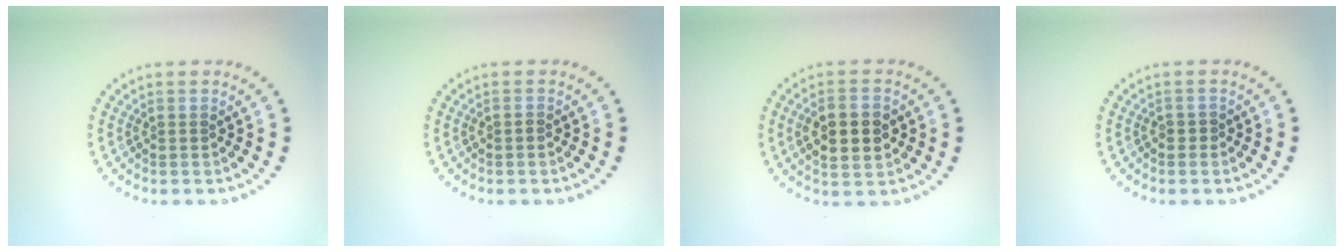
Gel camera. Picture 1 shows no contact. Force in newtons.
{"total": 0.7, "press": 0.7, "slide": 0.1}
{"total": 4.5, "press": 4.5, "slide": 0.3}
{"total": 0.6, "press": 0.3, "slide": 0.5}